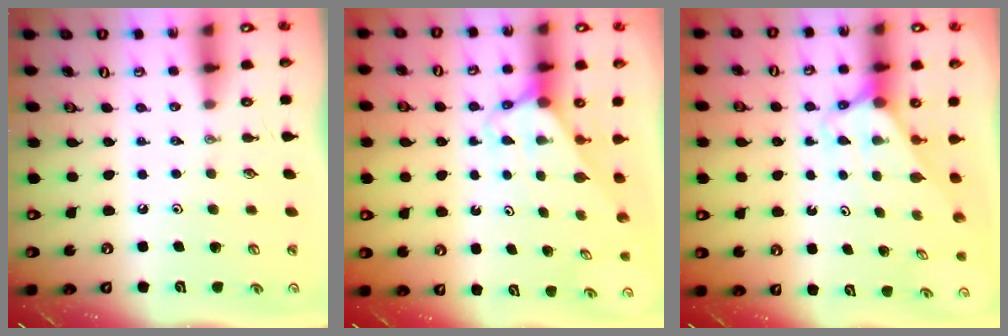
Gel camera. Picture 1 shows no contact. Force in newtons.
{"total": 2.6, "press": 2.6, "slide": 0.1}
{"total": 2.7, "press": 2.7, "slide": 0.2}